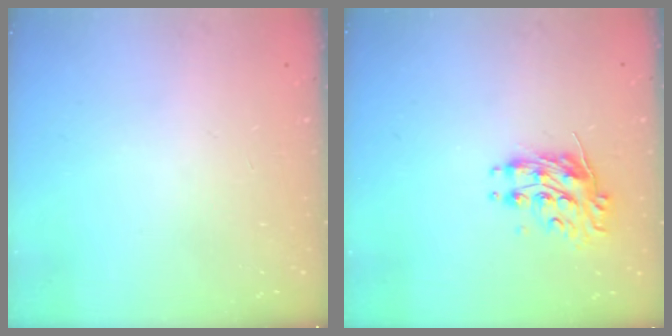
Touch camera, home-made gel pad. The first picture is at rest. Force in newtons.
{"total": 10.4, "press": 10.4, "slide": 0.5}